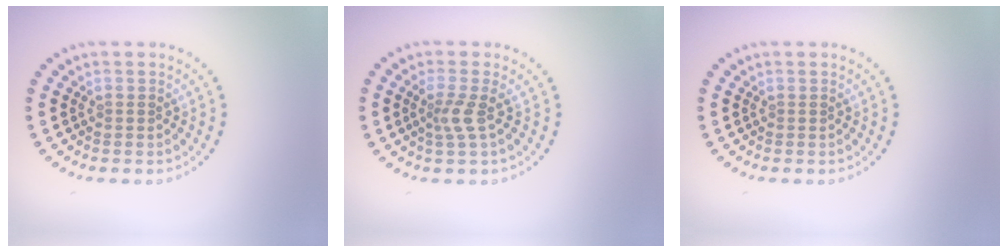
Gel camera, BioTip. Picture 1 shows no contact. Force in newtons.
{"total": 2.0, "press": 1.4, "slide": 1.4}
{"total": 0.0}